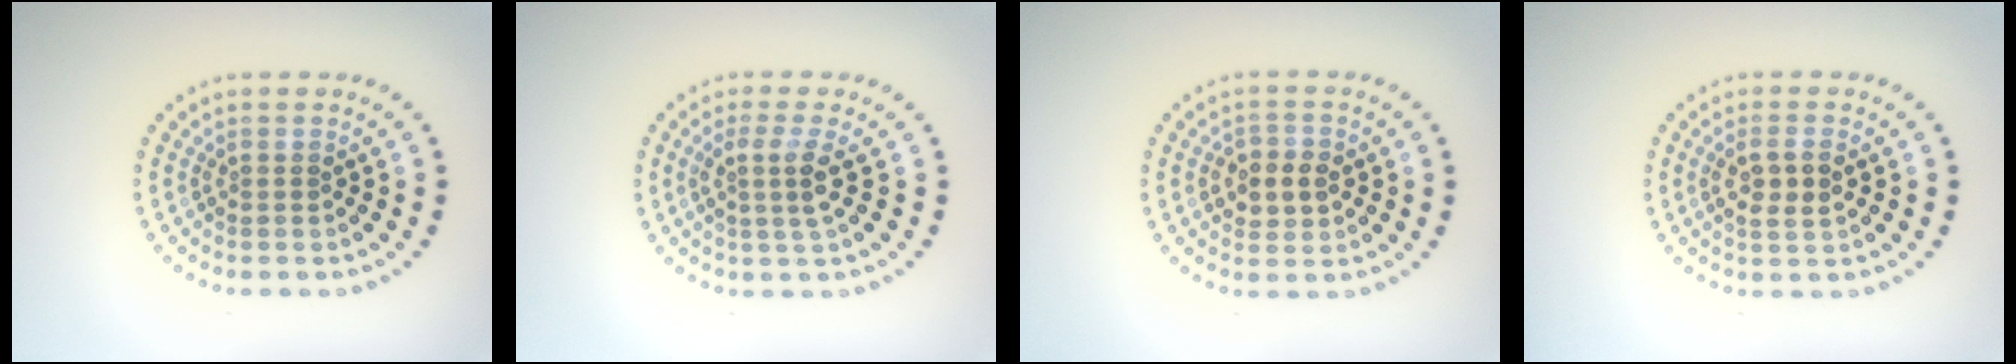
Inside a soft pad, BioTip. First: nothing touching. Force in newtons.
{"total": 2.4, "press": 1.9, "slide": 1.6}
{"total": 2.8, "press": 2.8, "slide": 0.4}
{"total": 2.5, "press": 2.4, "slide": 0.7}